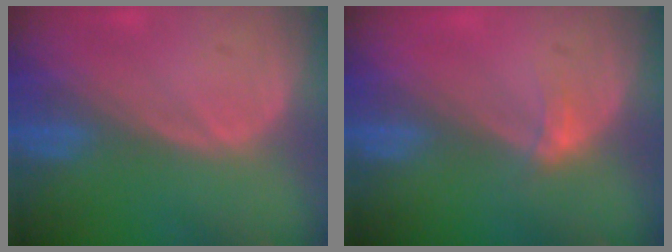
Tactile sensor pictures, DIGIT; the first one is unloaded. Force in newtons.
{"total": 1.6, "press": 1.3, "slide": 1.0}